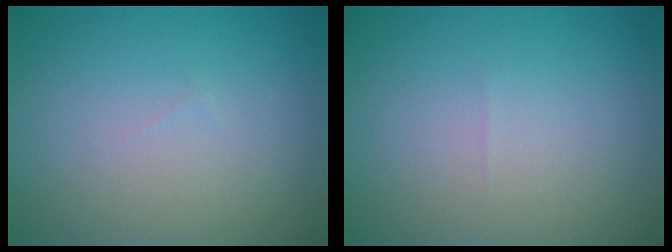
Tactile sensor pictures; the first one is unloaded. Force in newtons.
{"total": 0.0}